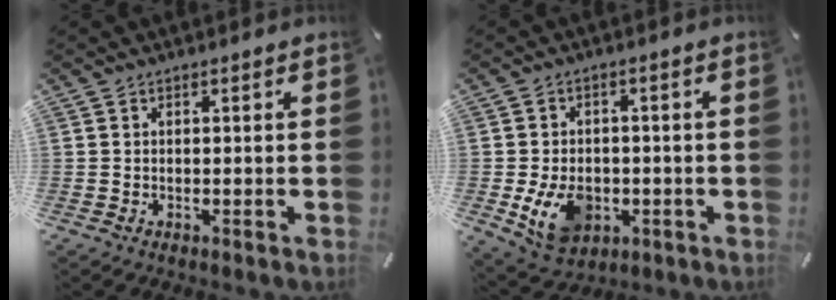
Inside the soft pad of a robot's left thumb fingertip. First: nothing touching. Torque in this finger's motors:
{"motor_torque": [0.94, 2.74, 0.44, -0.21, 0.34]}